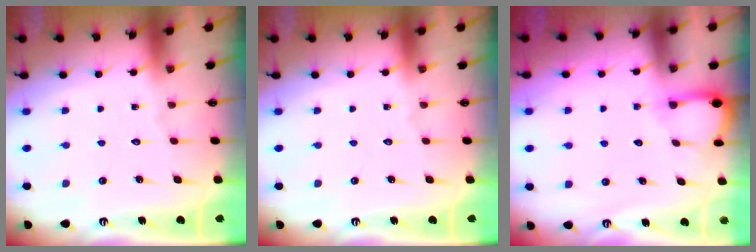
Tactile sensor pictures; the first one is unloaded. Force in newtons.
{"total": 0.0}
{"total": 4.3, "press": 4.3, "slide": 0.4}